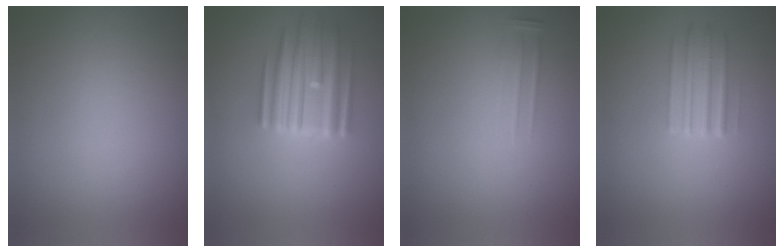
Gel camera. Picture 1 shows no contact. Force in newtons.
{"total": 5.6}
{"total": 1.3}
{"total": 2.7}